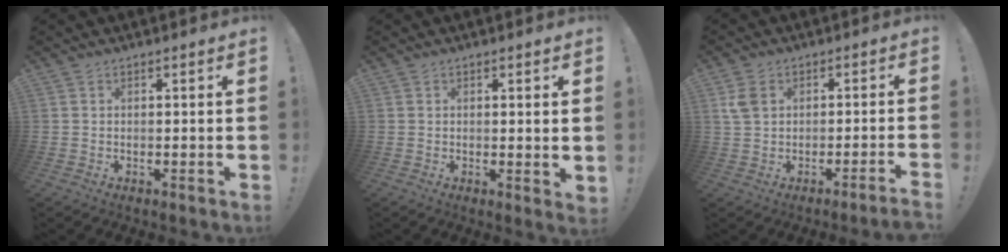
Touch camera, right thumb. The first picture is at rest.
{"total": 1.7, "force": [0.8, -0.1, 1.5], "torque": [-0.016, -0.006, 0.011]}
{"total": 4.4, "force": [-1.2, 2.3, 3.6], "torque": [-0.068, 0.011, -0.019]}